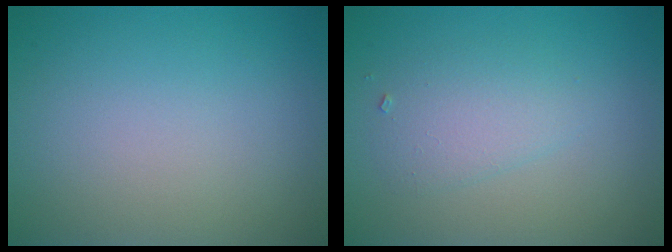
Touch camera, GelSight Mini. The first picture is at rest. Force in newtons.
{"total": 2.3, "press": 2.3, "slide": 0.2}